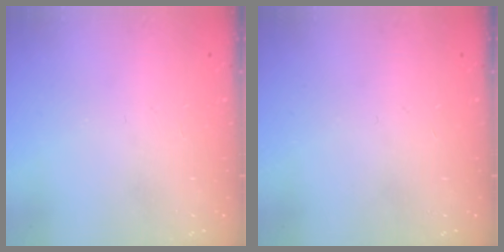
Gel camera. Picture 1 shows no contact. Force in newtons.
{"total": 0.0}